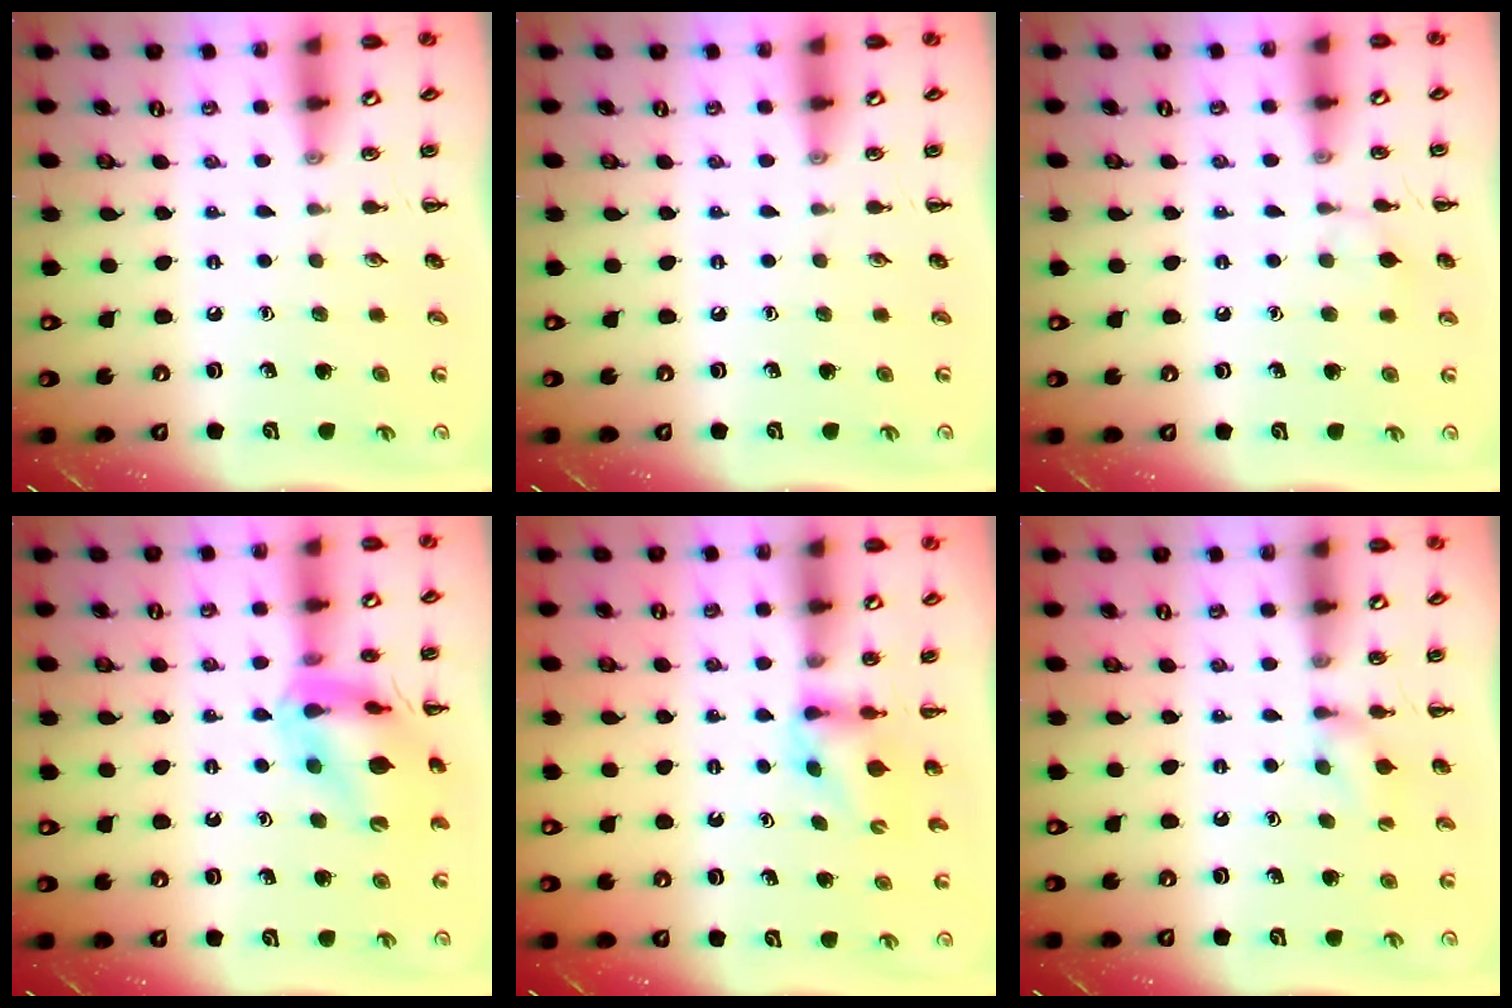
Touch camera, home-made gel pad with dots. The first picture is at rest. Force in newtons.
{"total": 0.0}
{"total": 6.1, "press": 5.8, "slide": 1.9}
{"total": 16.6, "press": 16.4, "slide": 2.3}
{"total": 3.6, "press": 3.3, "slide": 1.4}
{"total": 4.9, "press": 4.6, "slide": 1.6}